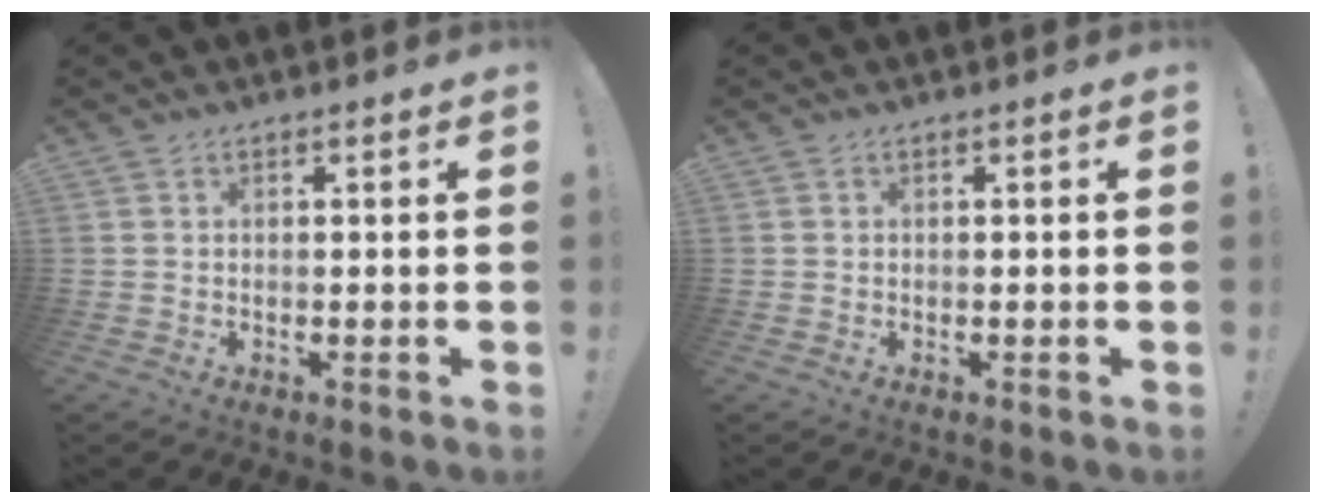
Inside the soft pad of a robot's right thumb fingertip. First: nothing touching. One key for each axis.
{"total": 0.0}